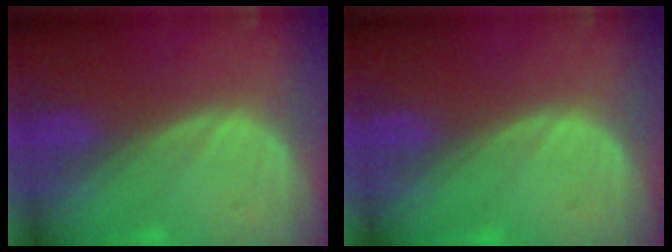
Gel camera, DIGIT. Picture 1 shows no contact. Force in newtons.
{"total": 0.0}